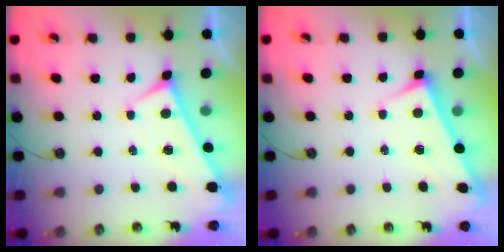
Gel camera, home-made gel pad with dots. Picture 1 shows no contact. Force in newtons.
{"total": 3.4, "press": 3.4, "slide": 0.2}